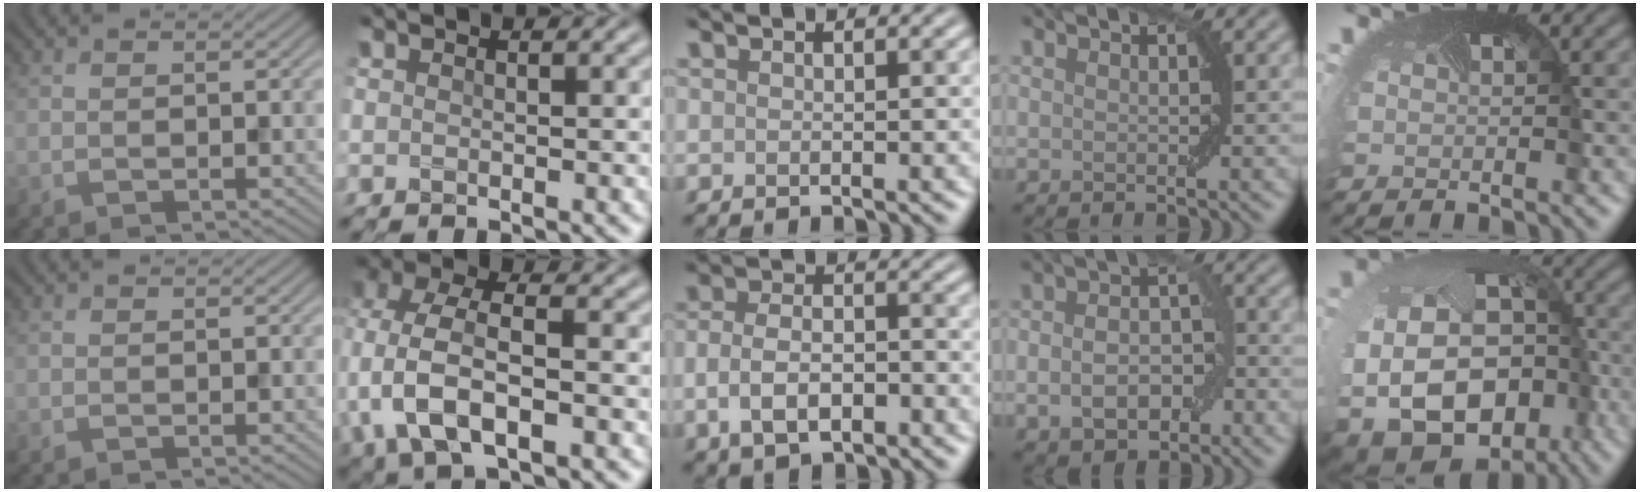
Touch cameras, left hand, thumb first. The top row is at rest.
{"index": {"total": 9.7, "force": [-1.5, 5.8, 7.6], "torque": [-0.171, 0.003, -0.036]}, "middle": {"total": 4.9, "force": [-1.7, 2.8, 3.7], "torque": [-0.070, -0.002, -0.035]}, "ring": {"total": 5.3, "force": [-1.6, 3.3, 3.9], "torque": [-0.065, 0.003, -0.032]}, "little": {"total": 19.5, "force": [-5.7, 15.0, 11.2], "torque": [-0.229, -0.037, -0.095]}}